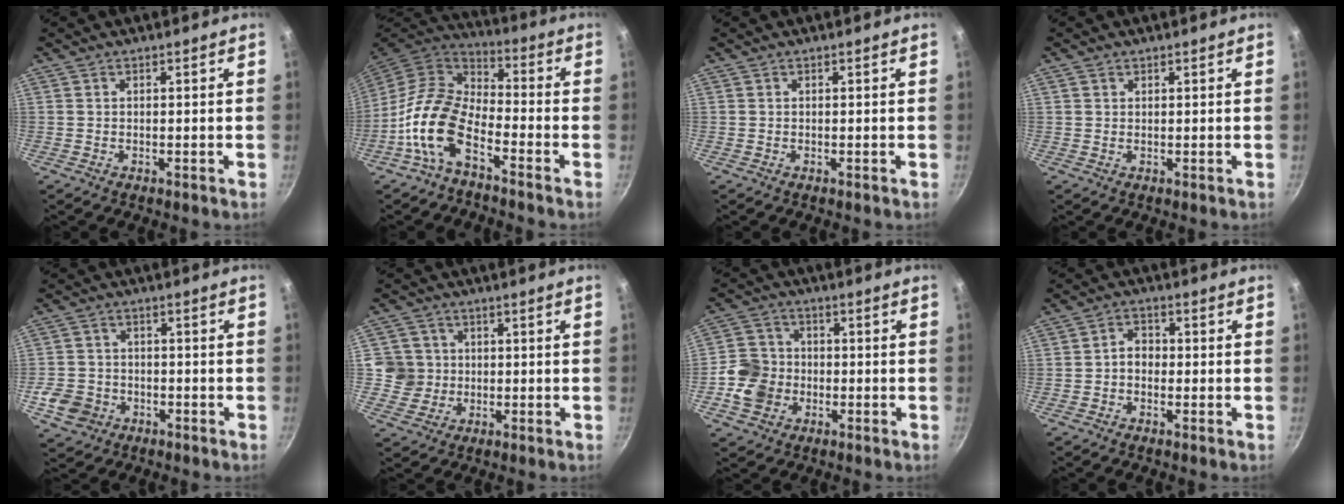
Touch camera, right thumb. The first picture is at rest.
{"total": 13.1, "force": [-6.3, 6.9, 9.3], "torque": [-0.164, 0.054, -0.139]}
{"total": 0.0}
{"total": 0.9, "force": [0.6, 0.6, 0.3], "torque": [-0.003, -0.002, 0.010]}
{"total": 7.1, "force": [-3.0, 5.8, 2.7], "torque": [-0.042, 0.023, -0.052]}
{"total": 5.9, "force": [0.1, 5.8, 0.6], "torque": [0.032, 0.008, -0.001]}
{"total": 8.8, "force": [-2.3, 7.7, 3.6], "torque": [-0.041, 0.022, -0.054]}
{"total": 3.4, "force": [-0.7, 2.7, 2.0], "torque": [-0.013, 0.014, -0.017]}